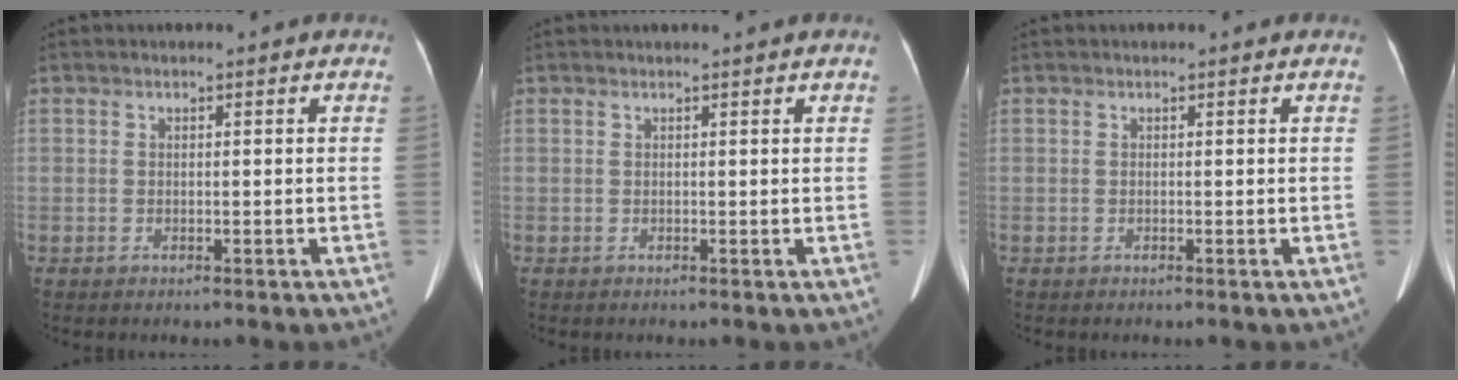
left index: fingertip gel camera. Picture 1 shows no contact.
{"total": 1.1, "force": [1.0, -0.3, 0.5], "torque": [-0.012, 0.008, 0.019]}
{"total": 0.0}